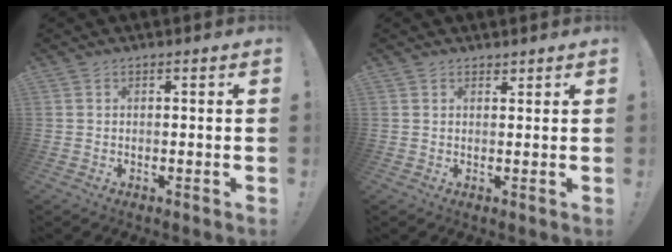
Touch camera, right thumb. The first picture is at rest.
{"total": 1.5, "force": [1.2, 0.8, 0.3], "torque": [0.003, -0.008, 0.021]}